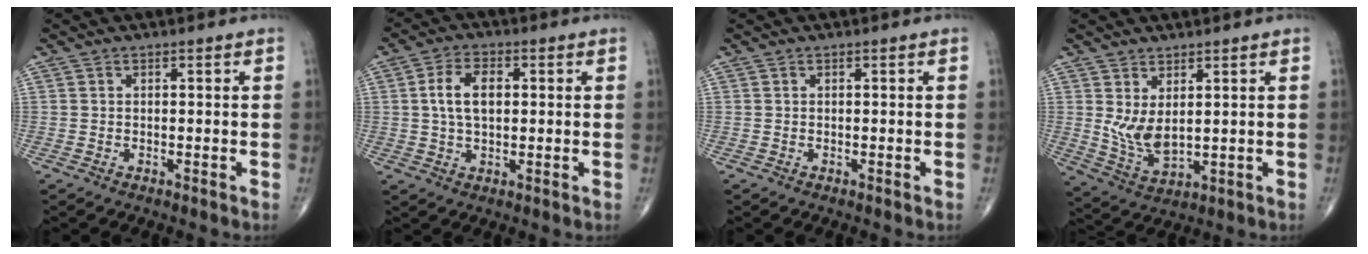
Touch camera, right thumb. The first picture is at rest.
{"total": 7.2, "force": [1.1, 4.1, 5.8], "torque": [-0.103, 0.008, 0.017]}
{"total": 0.0}
{"total": 6.7, "force": [1.7, 3.3, 5.6], "torque": [-0.104, -0.025, 0.047]}